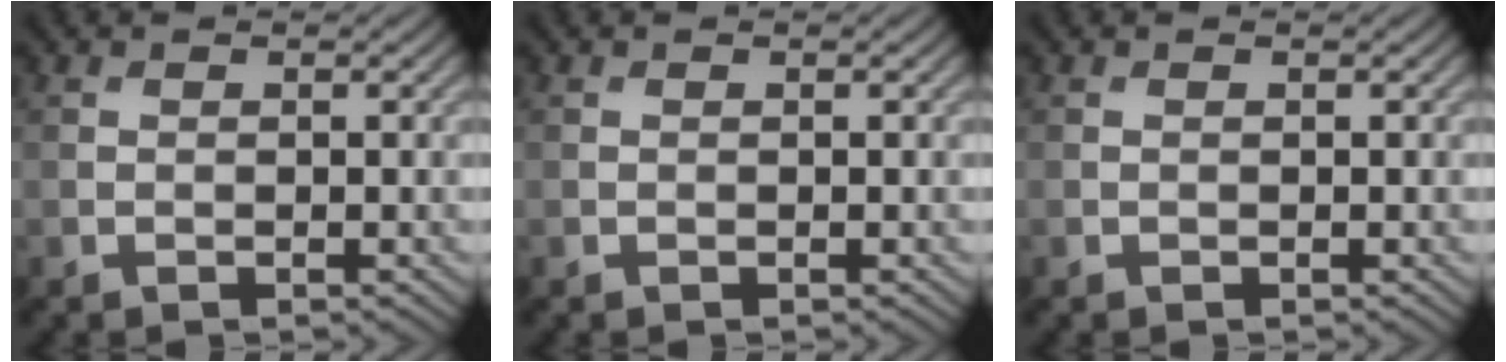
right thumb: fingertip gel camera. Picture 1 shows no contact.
{"total": 0.0}
{"total": 0.0}